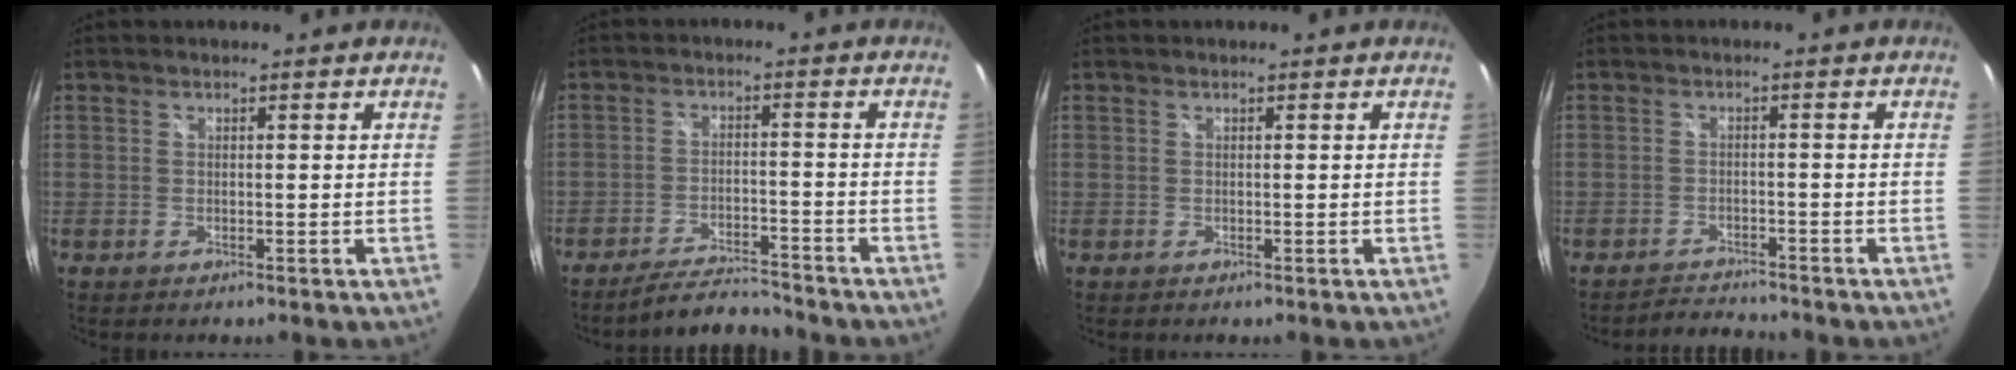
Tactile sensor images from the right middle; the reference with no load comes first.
{"total": 7.3, "force": [-7.1, 0.3, 1.6], "torque": [-0.052, 0.001, -0.117]}
{"total": 0.0}
{"total": 3.6, "force": [-3.6, 0.0, 0.0], "torque": [-0.015, -0.004, -0.063]}